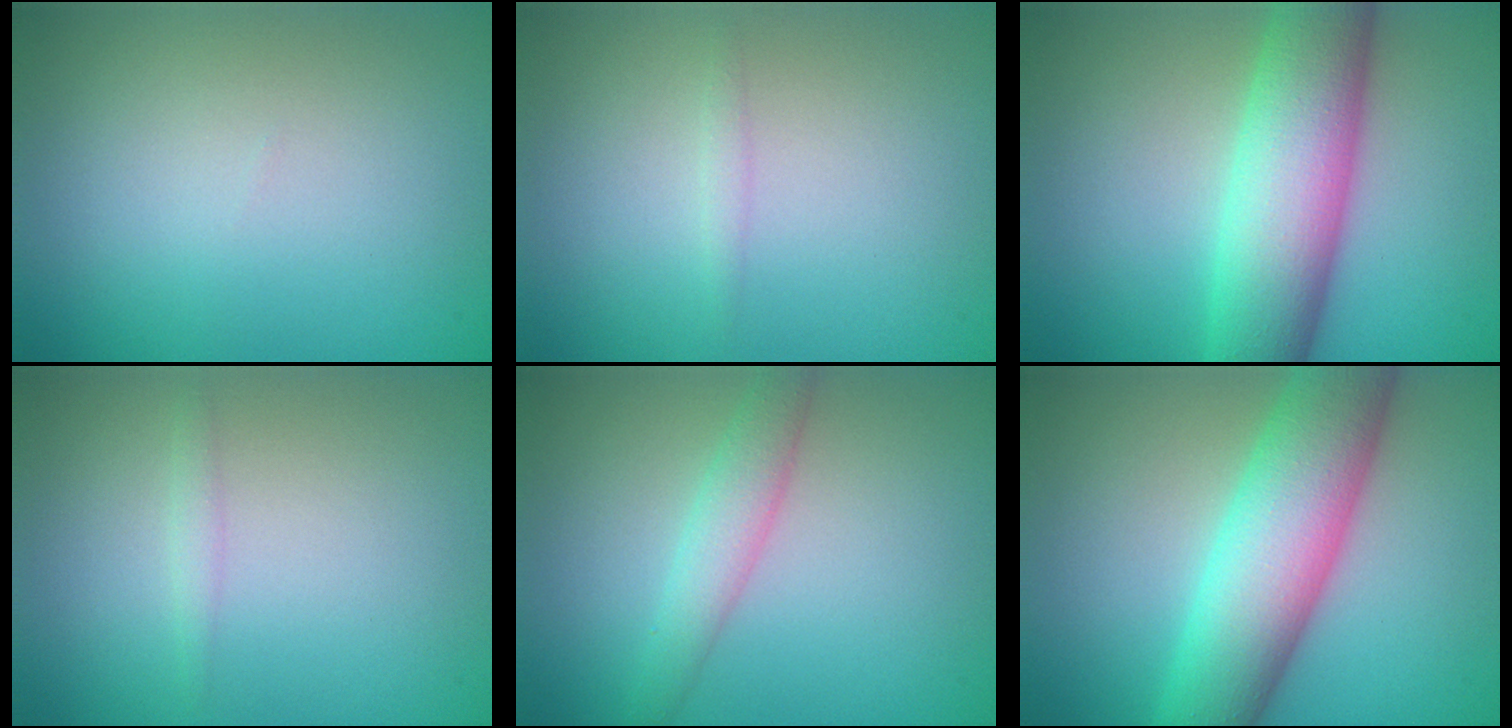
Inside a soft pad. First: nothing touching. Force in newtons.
{"total": 0.7, "press": 0.7, "slide": 0.0}
{"total": 9.3, "press": 9.3, "slide": 0.4}
{"total": 0.8, "press": 0.8, "slide": 0.1}
{"total": 2.7, "press": 2.7, "slide": 0.0}
{"total": 9.5, "press": 9.5, "slide": 0.2}